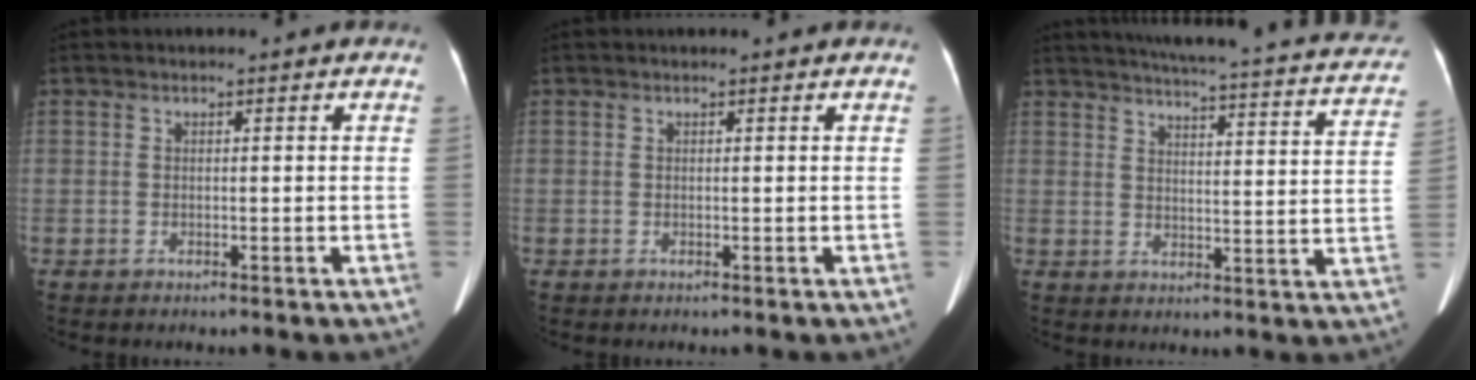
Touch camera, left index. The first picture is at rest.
{"total": 0.7, "force": [0.6, 0.0, 0.2], "torque": [-0.005, 0.006, 0.006]}
{"total": 25.0, "force": [22.5, 2.7, 10.7], "torque": [-0.149, -0.043, 0.254]}